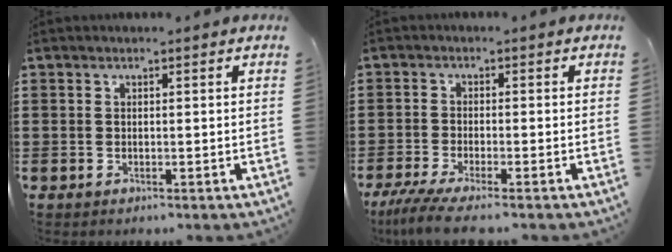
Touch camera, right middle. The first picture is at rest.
{"total": 3.7, "force": [-3.0, -0.1, 2.2], "torque": [-0.059, -0.018, -0.063]}